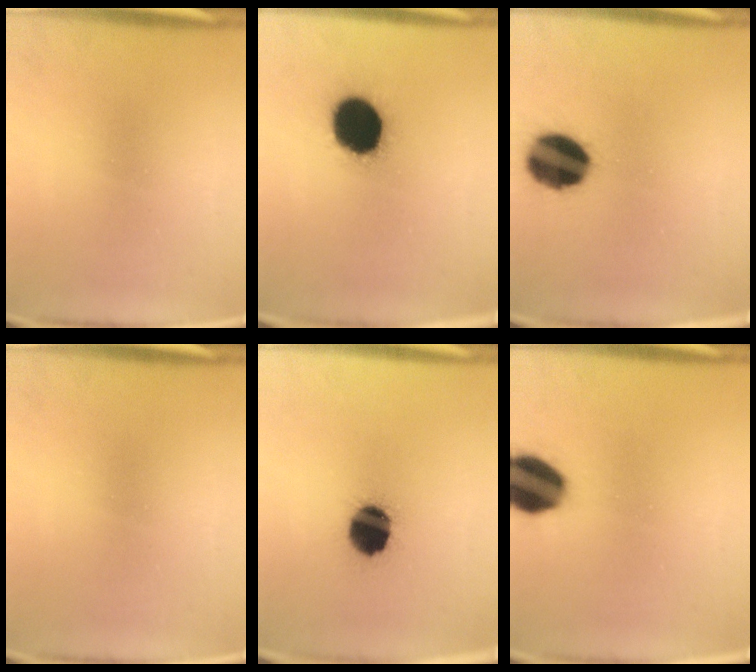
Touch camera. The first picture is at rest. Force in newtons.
{"total": 19.1}
{"total": 14.7}
{"total": 0.0}
{"total": 12.5}
{"total": 14.3}